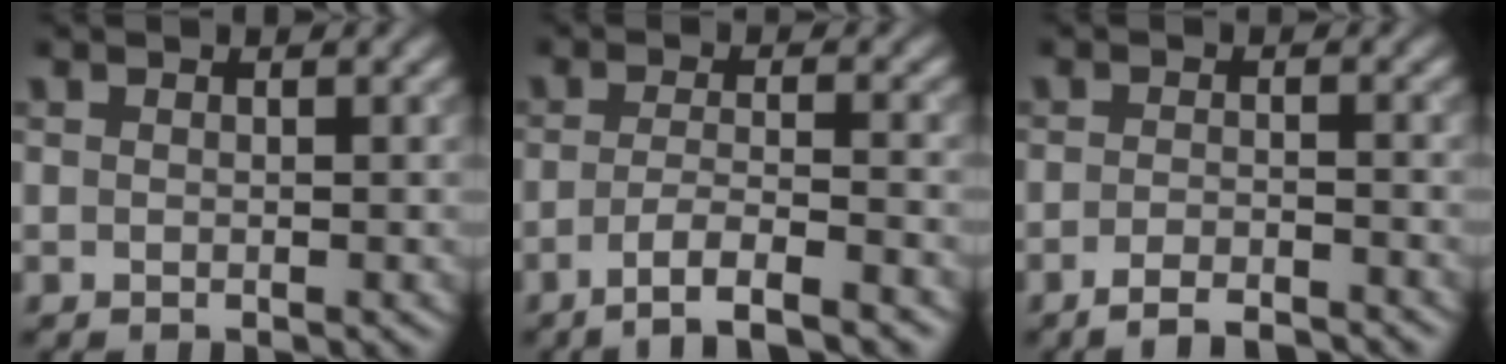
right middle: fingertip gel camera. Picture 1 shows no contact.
{"total": 4.5, "force": [-2.7, 0.8, 3.5], "torque": [-0.055, -0.001, -0.055]}
{"total": 3.5, "force": [-2.9, 0.6, 1.9], "torque": [-0.026, 0.002, -0.050]}